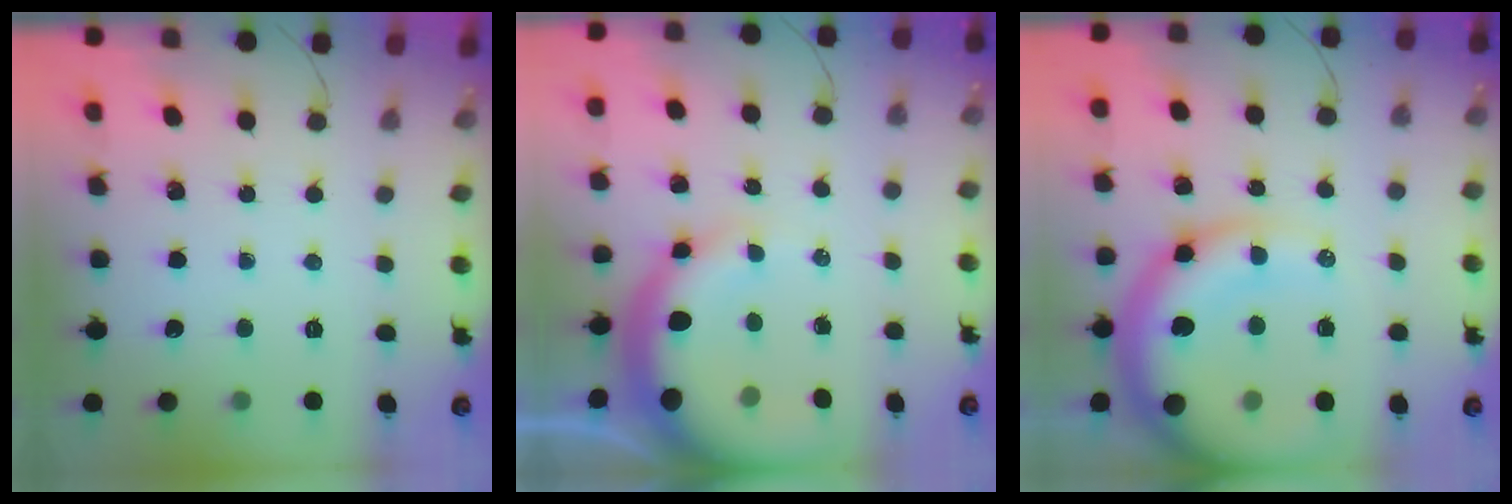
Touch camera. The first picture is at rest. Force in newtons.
{"total": 14.1, "press": 13.8, "slide": 3.1}
{"total": 20.6, "press": 20.1, "slide": 4.5}